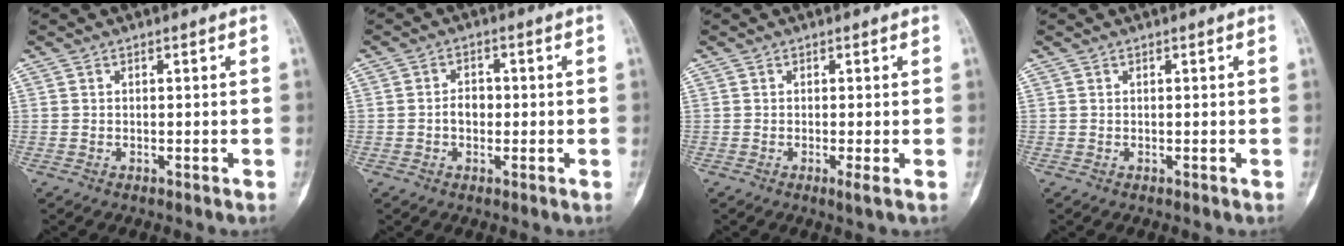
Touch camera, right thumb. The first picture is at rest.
{"total": 3.2, "force": [-0.4, 2.4, 2.1], "torque": [-0.019, 0.010, -0.014]}
{"total": 1.1, "force": [-0.2, -0.1, 1.1], "torque": [-0.026, -0.006, -0.006]}
{"total": 0.0}